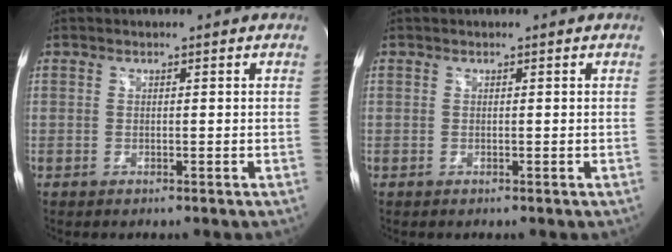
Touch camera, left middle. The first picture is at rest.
{"total": 0.0}